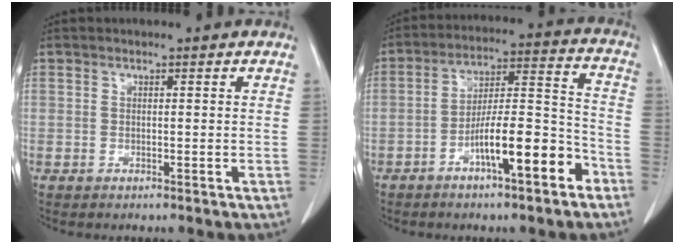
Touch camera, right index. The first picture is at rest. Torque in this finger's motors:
{"motor_torque": [1.21, -0.92, 0.44, 0.15]}